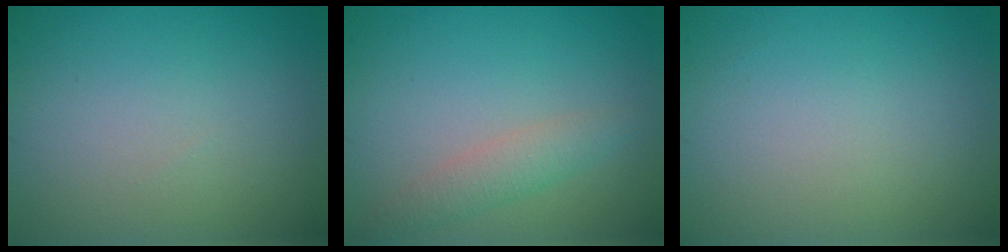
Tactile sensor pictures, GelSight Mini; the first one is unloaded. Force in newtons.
{"total": 2.0, "press": 2.0, "slide": 0.1}
{"total": 0.0}